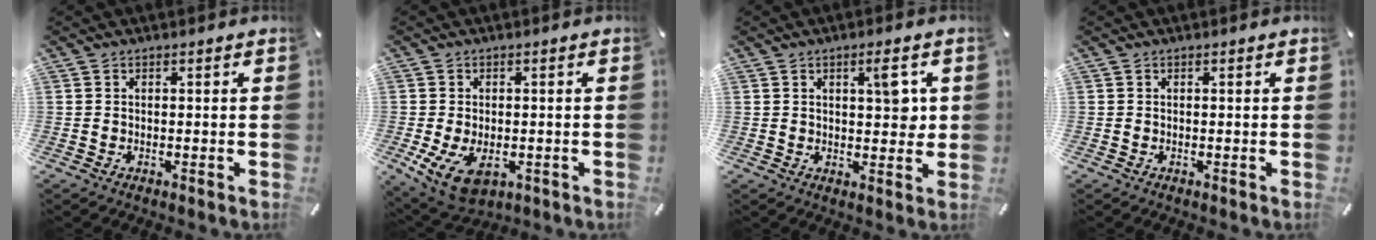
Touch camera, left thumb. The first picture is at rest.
{"total": 7.5, "force": [-2.3, 4.8, 5.2], "torque": [-0.115, -0.004, -0.039]}
{"total": 6.6, "force": [2.1, 2.8, 5.6], "torque": [-0.071, -0.010, 0.027]}
{"total": 0.0}